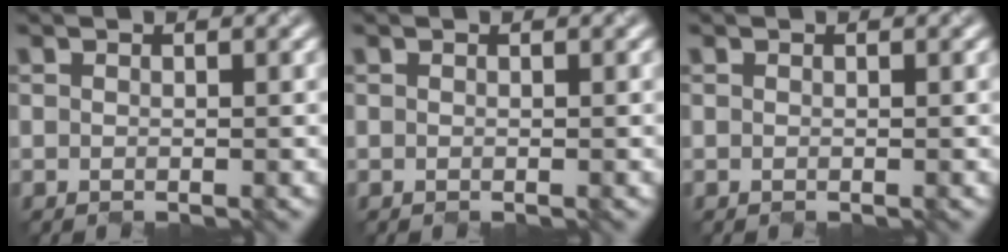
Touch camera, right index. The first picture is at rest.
{"total": 0.0}
{"total": 0.0}